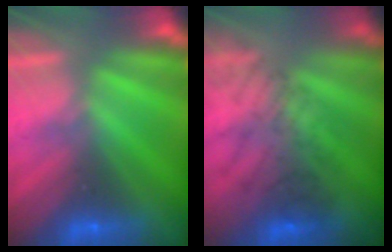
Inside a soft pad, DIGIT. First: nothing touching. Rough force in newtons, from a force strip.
{"total": 3.8}